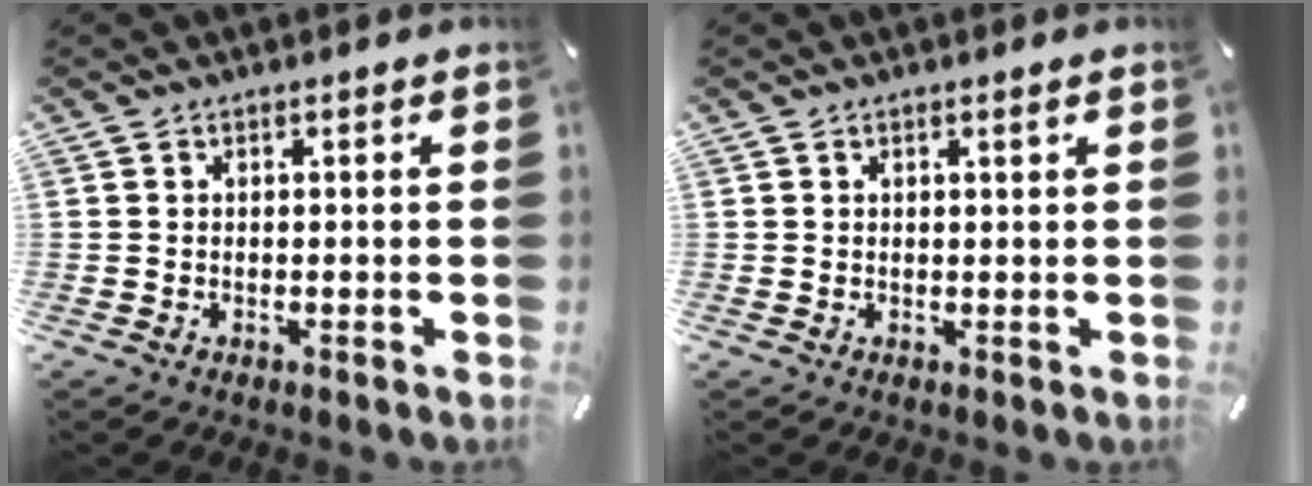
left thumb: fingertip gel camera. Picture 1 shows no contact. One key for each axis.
{"total": 1.0, "fx": 0.6, "fy": 0.1, "fz": 0.8, "tx": -0.016, "ty": 0.000, "tz": 0.009}